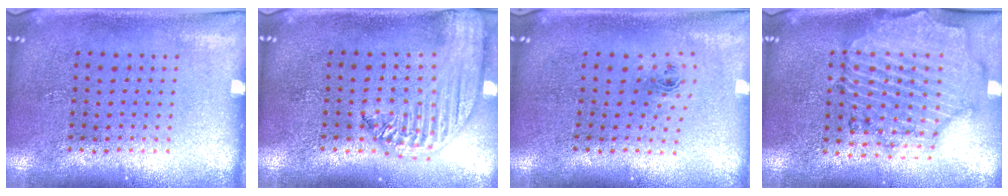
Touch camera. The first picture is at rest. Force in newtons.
{"total": 2.6, "press": 2.2, "slide": 1.4}
{"total": 0.8, "press": 0.3, "slide": 0.7}
{"total": 1.6, "press": 1.5, "slide": 0.3}